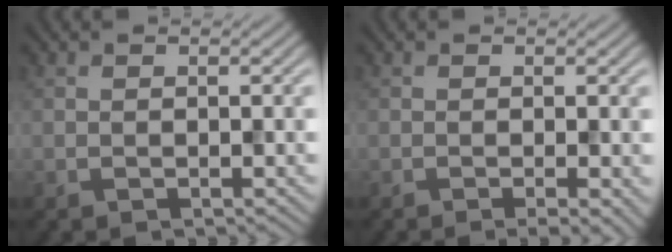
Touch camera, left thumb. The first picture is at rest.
{"total": 2.1, "force": [-0.7, 0.3, 2.0], "torque": [-0.030, -0.004, -0.013]}